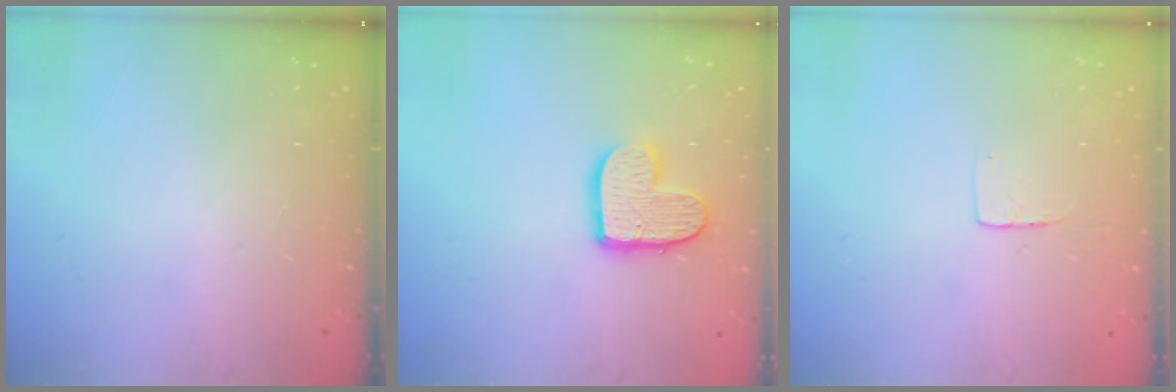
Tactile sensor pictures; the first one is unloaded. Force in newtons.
{"total": 11.1, "press": 11.1, "slide": 0.5}
{"total": 3.5, "press": 3.5, "slide": 0.3}